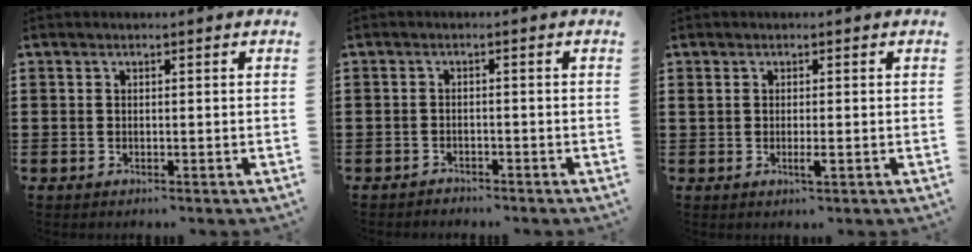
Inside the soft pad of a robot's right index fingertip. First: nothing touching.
{"total": 1.4, "force": [-1.4, 0.3, 0.0], "torque": [-0.005, 0.002, -0.031]}
{"total": 1.8, "force": [-0.4, 0.2, 1.7], "torque": [-0.038, -0.006, -0.010]}